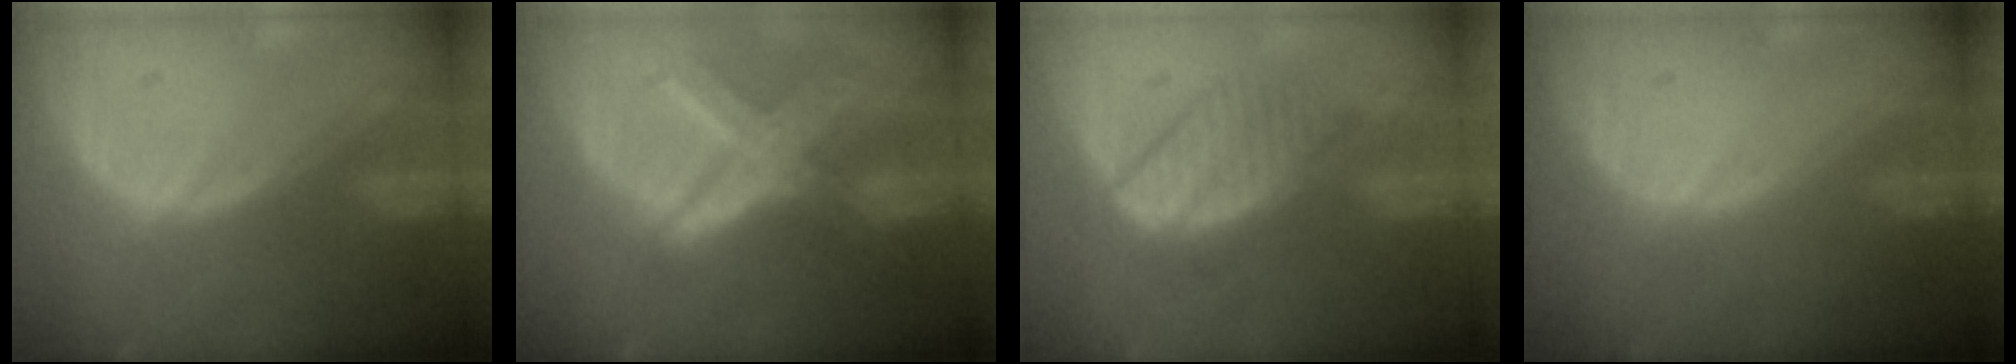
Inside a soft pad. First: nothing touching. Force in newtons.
{"total": 8.3, "press": 7.1, "slide": 4.3}
{"total": 6.5, "press": 5.9, "slide": 2.8}
{"total": 0.0}